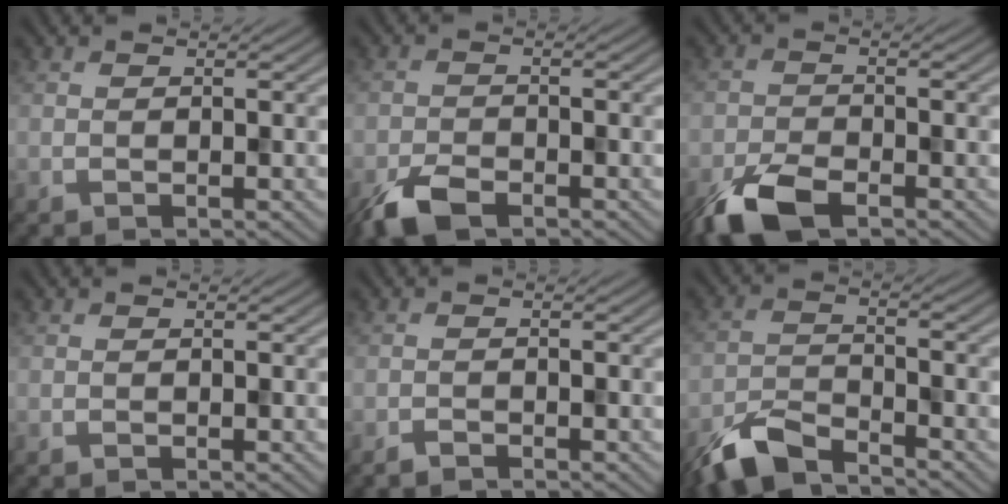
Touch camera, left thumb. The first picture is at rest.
{"total": 5.0, "force": [-3.5, 2.1, 2.9], "torque": [-0.059, -0.007, -0.073]}
{"total": 6.6, "force": [-4.3, 2.7, 4.2], "torque": [-0.085, -0.010, -0.090]}
{"total": 0.0}
{"total": 1.0, "force": [-0.9, 0.2, 0.3], "torque": [-0.005, -0.001, -0.019]}
{"total": 6.4, "force": [-5.3, 1.7, 3.1], "torque": [-0.063, -0.007, -0.117]}